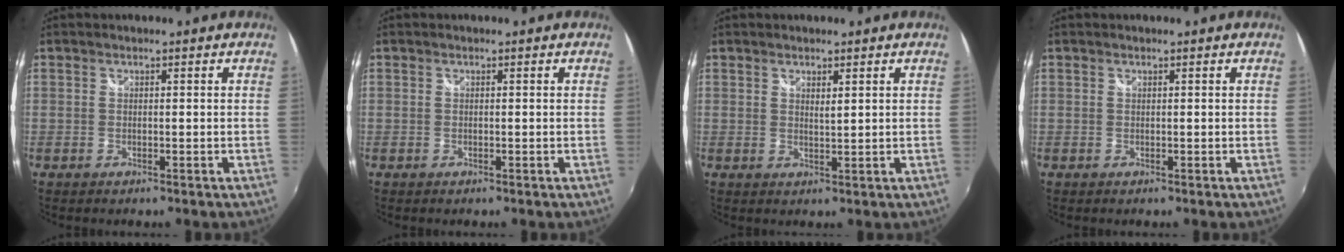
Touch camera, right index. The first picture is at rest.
{"total": 0.0}
{"total": 1.5, "force": [0.8, 0.5, 1.2], "torque": [-0.019, 0.000, 0.013]}
{"total": 0.0}